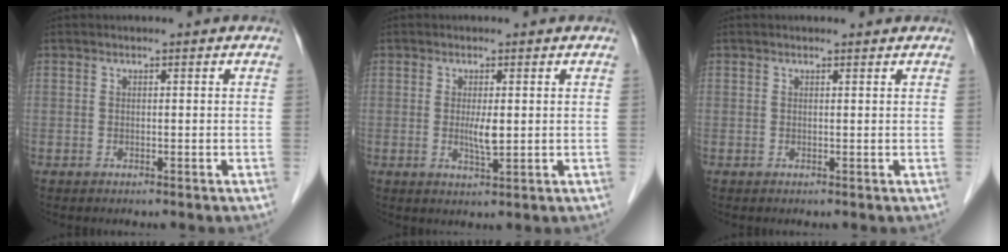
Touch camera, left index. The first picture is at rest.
{"total": 2.8, "force": [0.1, 0.5, 2.8], "torque": [-0.054, -0.005, 0.005]}
{"total": 1.2, "force": [1.1, 0.2, 0.2], "torque": [-0.012, 0.004, 0.013]}